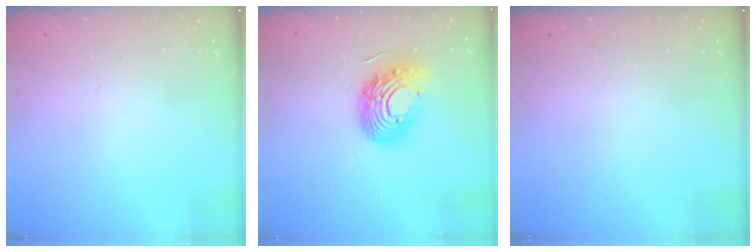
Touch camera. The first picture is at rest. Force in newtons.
{"total": 15.8, "press": 15.8, "slide": 1.1}
{"total": 0.0}